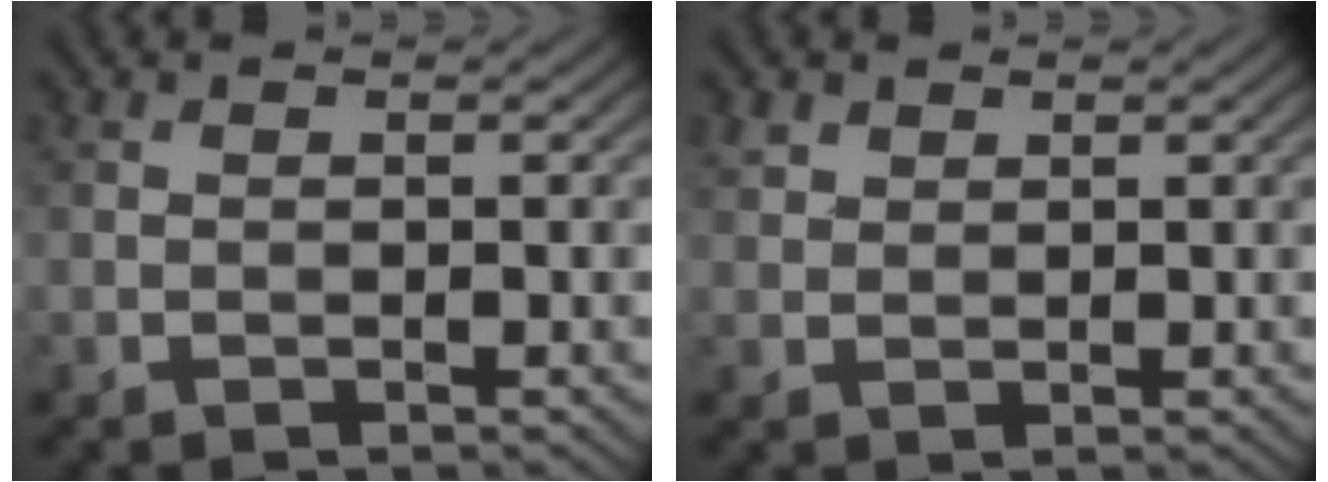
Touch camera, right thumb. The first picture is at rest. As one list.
[{"total": 1.5, "force": [1.1, 1.0, 0.4], "torque": [-0.011, 0.003, 0.025]}]